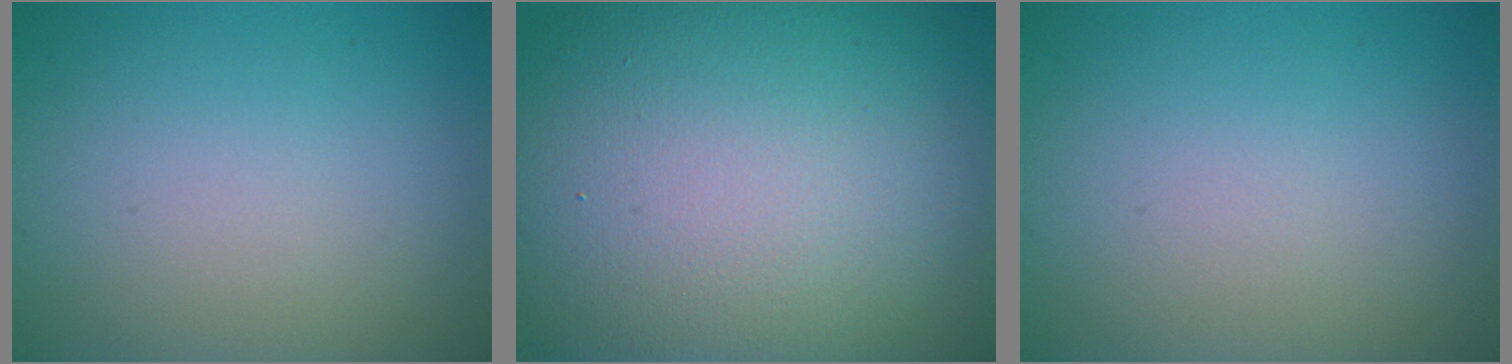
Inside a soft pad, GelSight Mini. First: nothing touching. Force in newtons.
{"total": 20.6, "press": 20.6, "slide": 1.1}
{"total": 0.0}